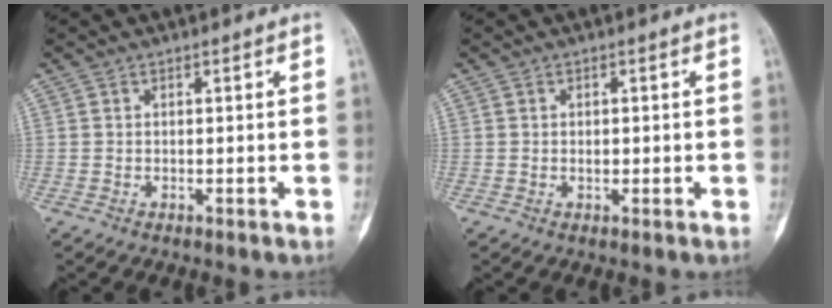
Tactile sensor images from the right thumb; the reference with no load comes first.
{"total": 1.1, "force": [-0.1, 0.7, 0.8], "torque": [-0.009, 0.000, 0.000]}